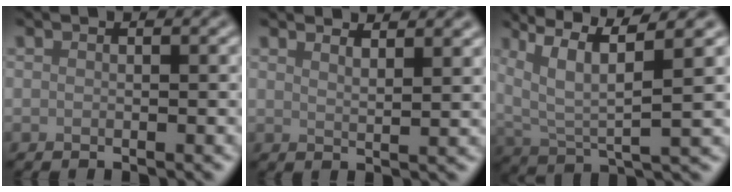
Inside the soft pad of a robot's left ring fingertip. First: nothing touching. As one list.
[{"total": 3.6, "force": [2.9, 1.1, 1.8], "torque": [-0.007, 0.014, 0.027]}, {"total": 8.2, "force": [4.3, 2.0, 6.7], "torque": [-0.140, 0.010, 0.083]}]